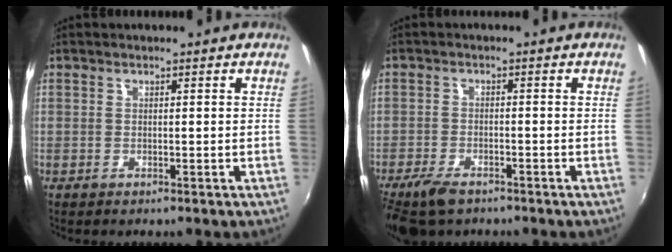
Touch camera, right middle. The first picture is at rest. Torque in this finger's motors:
{"motor_torque": [0.00, -0.28, 0.09, 0.05]}